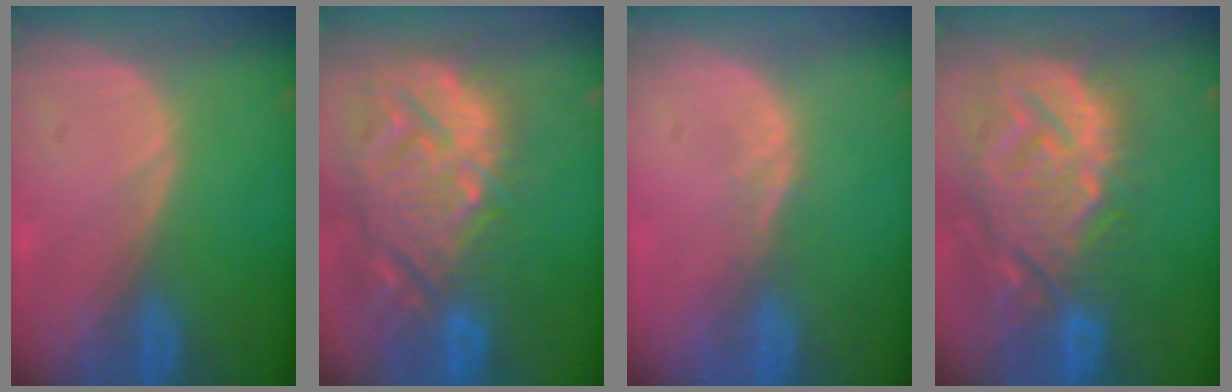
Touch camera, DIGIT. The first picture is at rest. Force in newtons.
{"total": 14.6, "press": 12.5, "slide": 7.5}
{"total": 1.5, "press": 1.2, "slide": 0.9}
{"total": 14.4, "press": 12.3, "slide": 7.5}